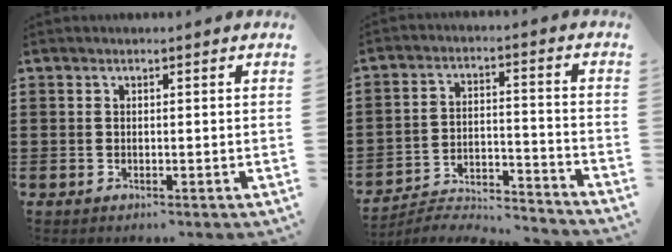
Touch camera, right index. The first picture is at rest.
{"total": 4.8, "force": [-4.7, 0.4, 0.8], "torque": [-0.024, -0.001, -0.100]}